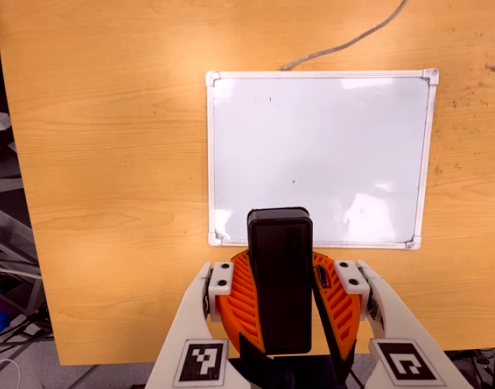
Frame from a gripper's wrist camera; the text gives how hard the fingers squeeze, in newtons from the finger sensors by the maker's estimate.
{"total": 11.1, "left": 10.6, "right": 11.7}